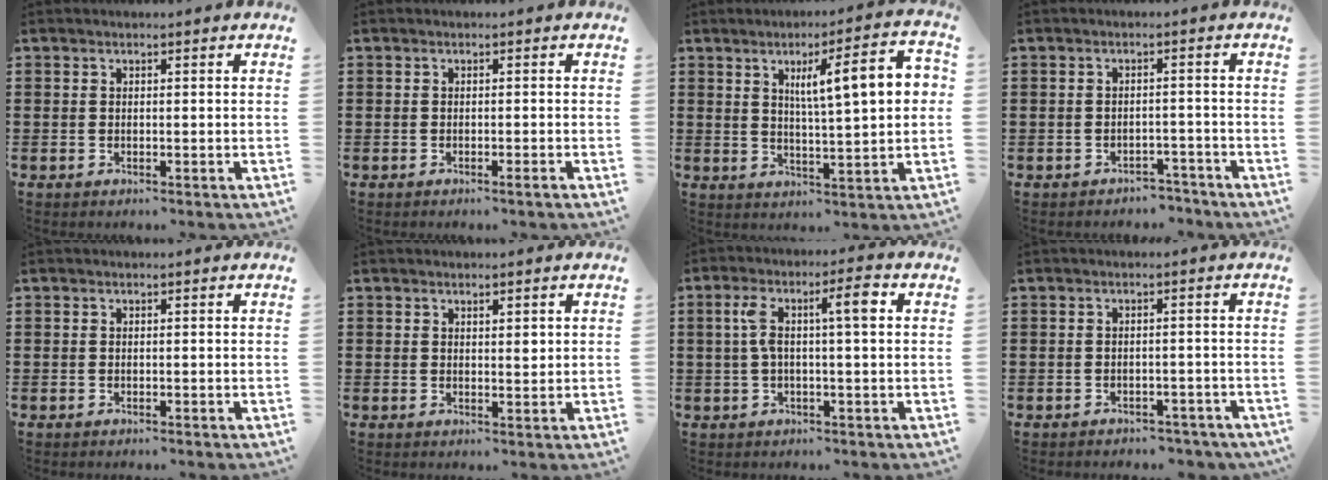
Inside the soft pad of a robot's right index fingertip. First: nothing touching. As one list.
[{"total": 0.8, "force": [-0.5, -0.1, 0.6], "torque": [-0.011, -0.003, -0.010]}, {"total": 9.5, "force": [2.9, 1.6, 8.9], "torque": [-0.148, 0.000, 0.038]}, {"total": 2.3, "force": [-2.2, 0.6, -0.1], "torque": [-0.006, 0.002, -0.049]}, {"total": 0.0}, {"total": 1.5, "force": [0.8, 0.5, 1.1], "torque": [-0.013, 0.002, 0.011]}, {"total": 6.9, "force": [1.4, 1.3, 6.7], "torque": [-0.130, 0.009, 0.018]}, {"total": 1.9, "force": [-1.8, 0.5, 0.0], "torque": [-0.008, -0.001, -0.041]}]